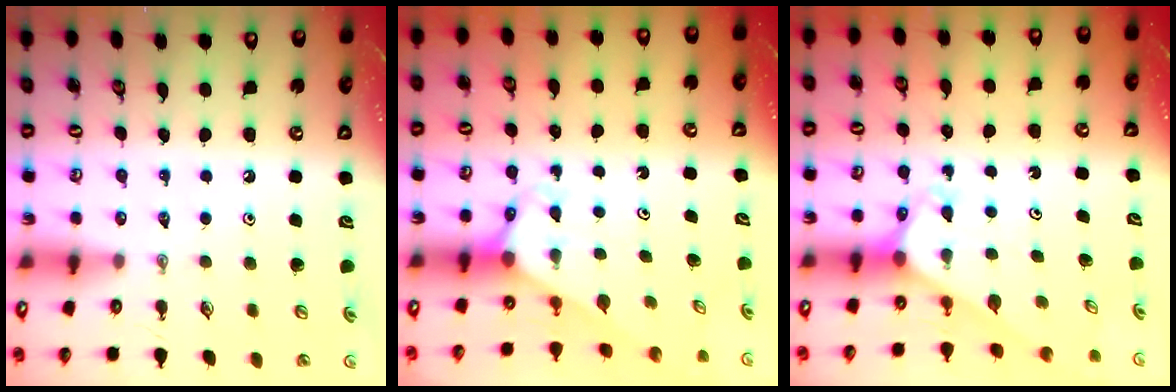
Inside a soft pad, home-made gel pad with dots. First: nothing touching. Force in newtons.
{"total": 2.6, "press": 2.6, "slide": 0.1}
{"total": 2.7, "press": 2.7, "slide": 0.2}